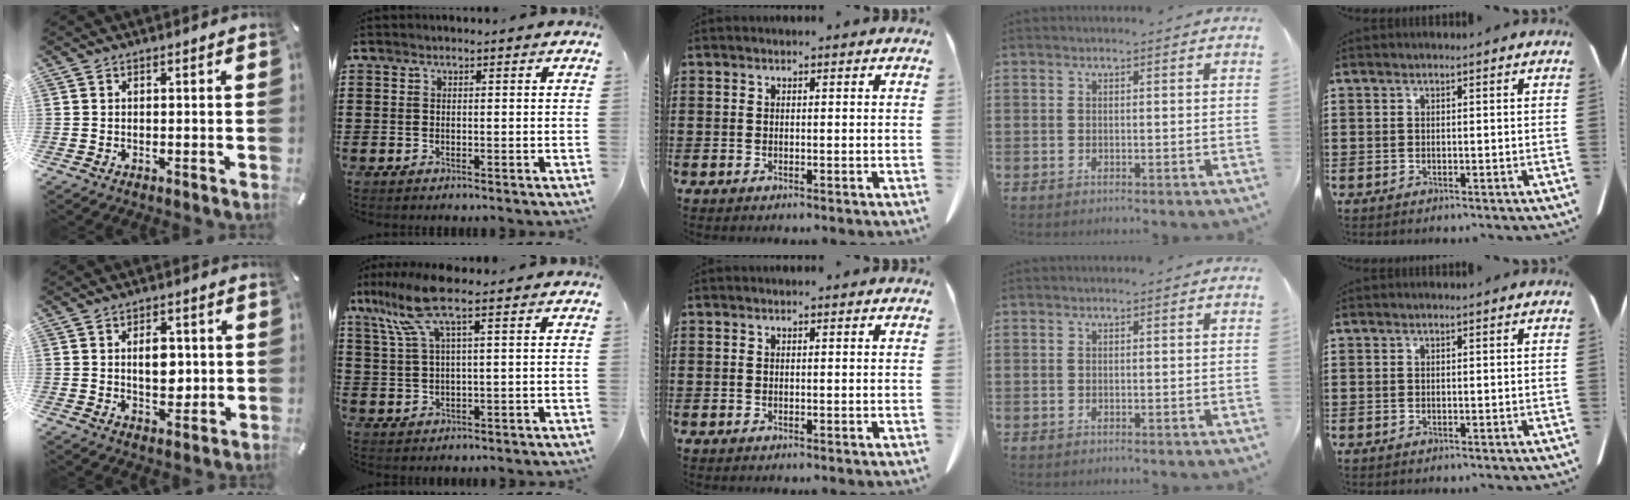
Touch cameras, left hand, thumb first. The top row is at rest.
{"thumb": {"total": 6.9, "force": [0.7, 4.6, 5.2], "torque": [-0.065, -0.006, 0.006]}, "index": {"total": 8.6, "force": [4.6, 1.0, 7.1], "torque": [-0.171, -0.004, 0.077]}}